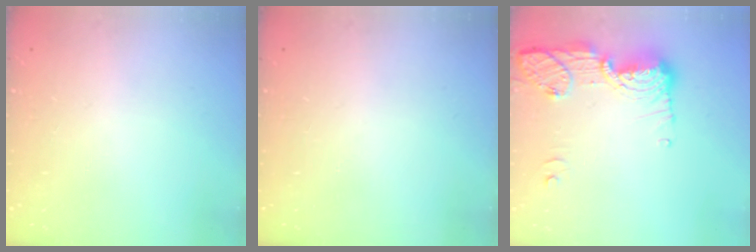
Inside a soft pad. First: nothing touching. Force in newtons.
{"total": 0.0}
{"total": 14.5, "press": 14.3, "slide": 2.9}